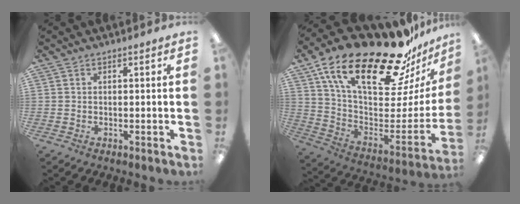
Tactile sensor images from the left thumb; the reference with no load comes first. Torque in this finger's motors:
{"motor_torque": [2.50, 2.51, 1.40, -1.37, 0.45]}